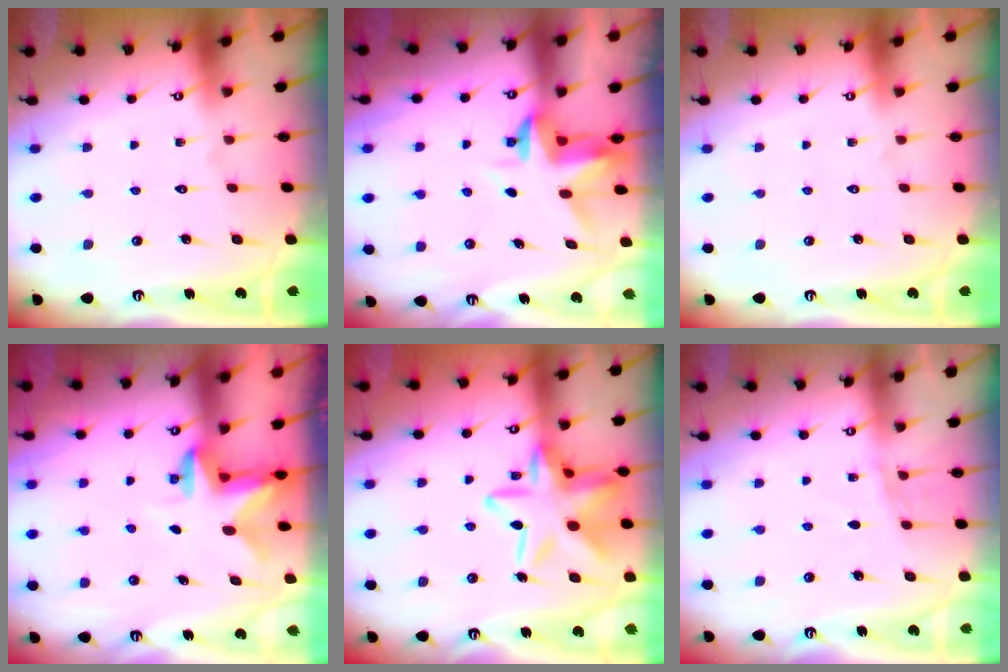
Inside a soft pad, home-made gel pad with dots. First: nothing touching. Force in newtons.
{"total": 3.4, "press": 3.4, "slide": 0.6}
{"total": 0.0}
{"total": 2.6, "press": 2.6, "slide": 0.4}
{"total": 19.2, "press": 19.2, "slide": 1.5}
{"total": 4.3, "press": 4.3, "slide": 0.5}